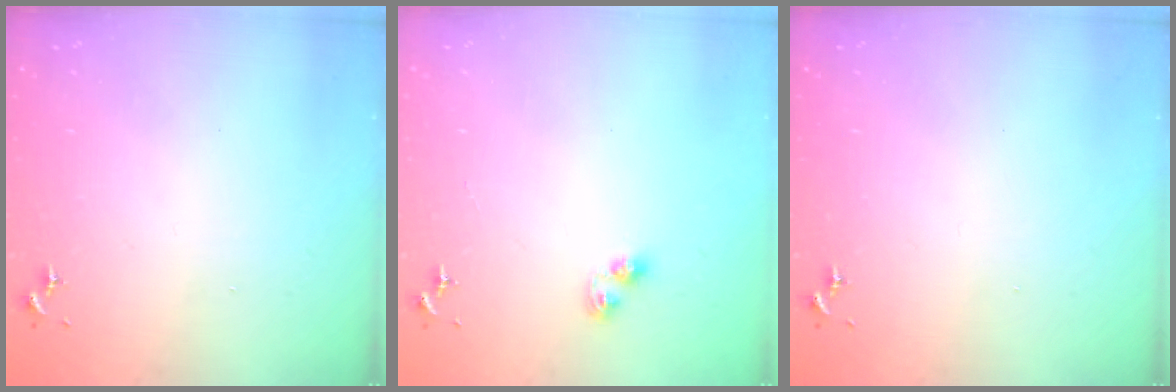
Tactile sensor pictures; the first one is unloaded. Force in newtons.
{"total": 2.6, "press": 2.6, "slide": 0.4}
{"total": 0.0}